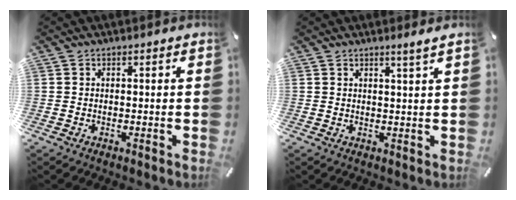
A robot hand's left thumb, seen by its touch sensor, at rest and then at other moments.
{"total": 2.5, "force": [1.8, -0.4, 1.6], "torque": [-0.032, -0.008, 0.031]}